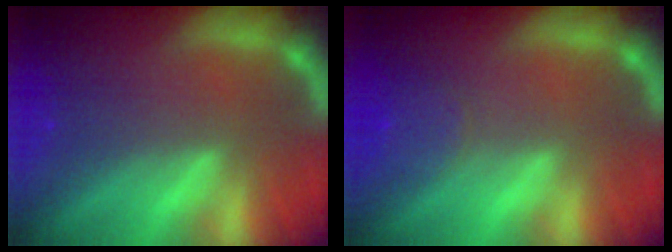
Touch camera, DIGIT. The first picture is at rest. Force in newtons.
{"total": 2.4}